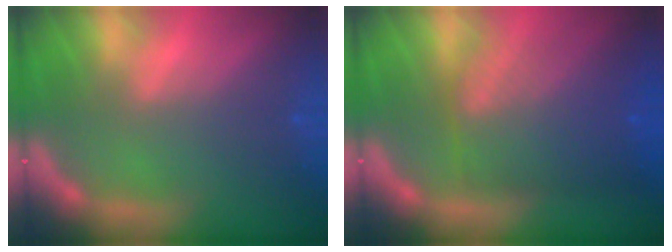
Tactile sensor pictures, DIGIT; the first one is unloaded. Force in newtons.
{"total": 8.6}